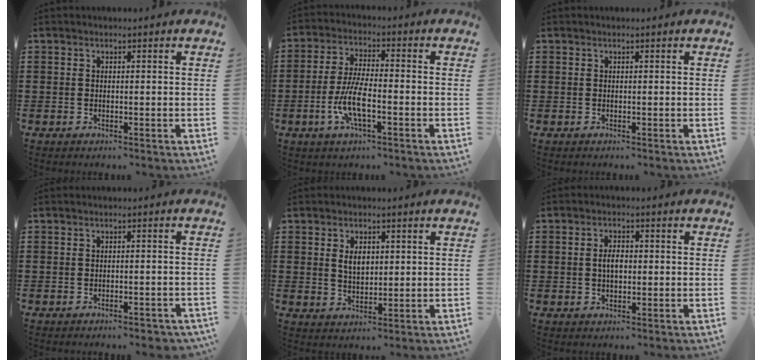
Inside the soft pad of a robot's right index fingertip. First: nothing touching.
{"total": 7.3, "force": [-2.5, 2.1, 6.5], "torque": [-0.148, -0.014, -0.053]}
{"total": 0.0}
{"total": 1.4, "force": [-1.3, 0.2, 0.5], "torque": [-0.013, -0.001, -0.025]}
{"total": 3.3, "force": [0.8, 1.9, 2.6], "torque": [-0.047, 0.005, 0.012]}
{"total": 2.7, "force": [-0.1, 1.3, 2.3], "torque": [-0.045, 0.004, -0.002]}